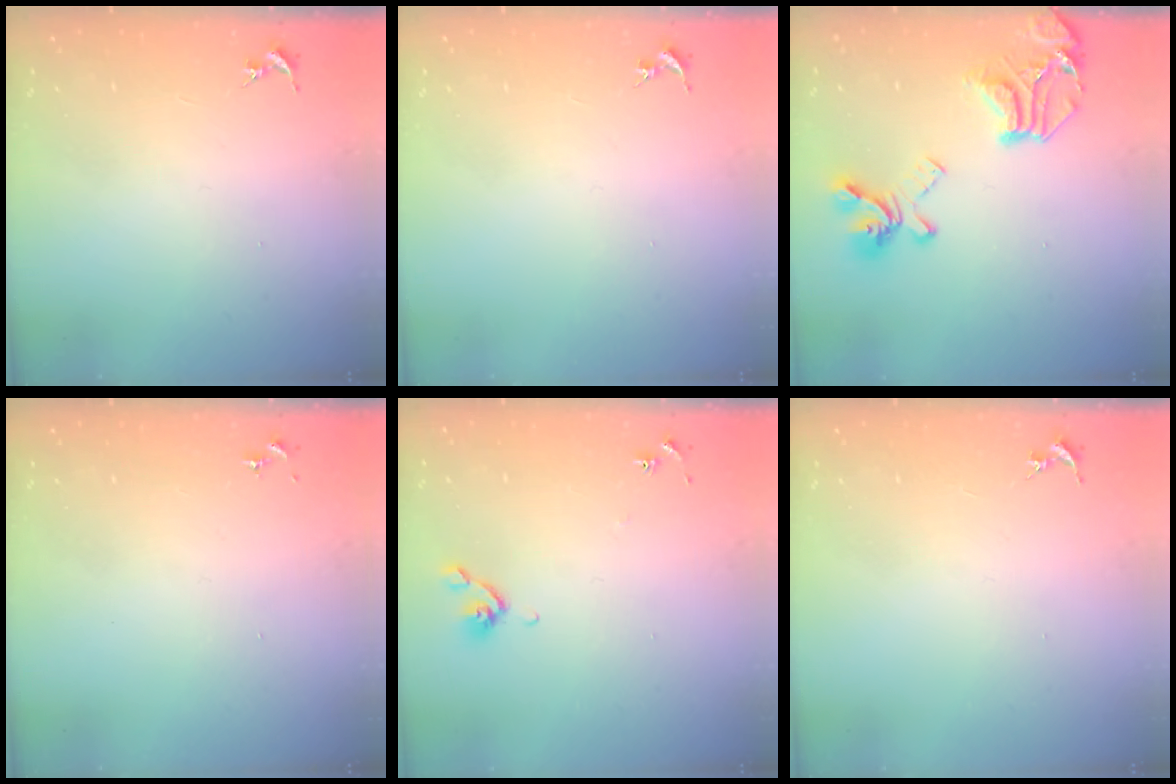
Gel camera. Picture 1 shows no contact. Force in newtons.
{"total": 0.0}
{"total": 21.7, "press": 21.6, "slide": 2.0}
{"total": 0.0}
{"total": 5.8, "press": 5.6, "slide": 1.7}
{"total": 0.0}